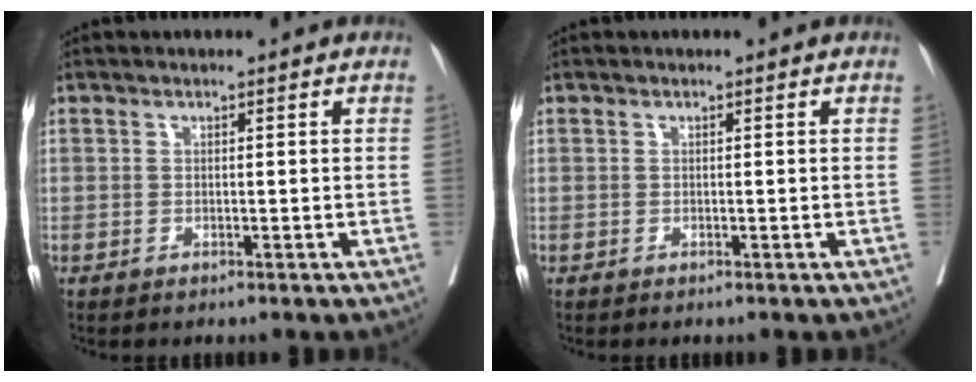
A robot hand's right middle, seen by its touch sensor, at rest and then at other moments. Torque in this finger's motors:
{"motor_torque": [0.09, -0.03, 0.03, 0.00]}